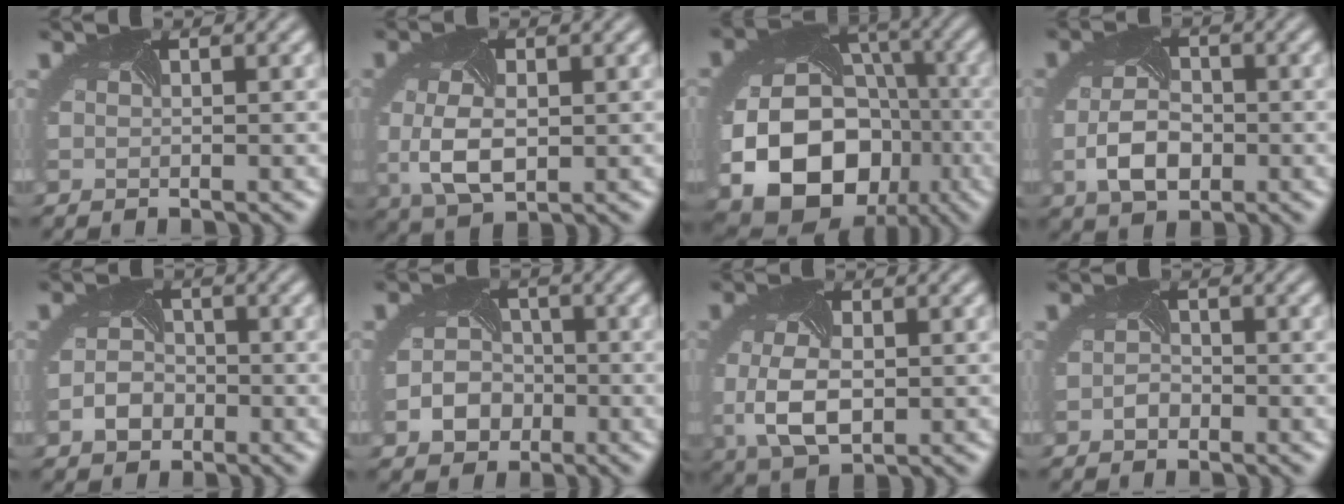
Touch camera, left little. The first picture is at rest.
{"total": 4.5, "force": [-0.4, 2.6, 3.7], "torque": [-0.092, -0.008, -0.006]}
{"total": 16.8, "force": [-5.0, 13.5, 8.7], "torque": [-0.171, -0.056, -0.089]}
{"total": 4.6, "force": [-1.0, 2.9, 3.4], "torque": [-0.076, -0.008, -0.023]}
{"total": 2.6, "force": [-1.3, 2.0, 1.1], "torque": [-0.020, -0.003, -0.026]}
{"total": 3.7, "force": [-1.5, 3.0, 1.5], "torque": [-0.021, -0.004, -0.027]}
{"total": 5.0, "force": [-0.5, 2.9, 4.0], "torque": [-0.100, -0.010, -0.009]}
{"total": 1.1, "force": [-0.7, 0.7, 0.4], "torque": [-0.011, -0.002, -0.016]}